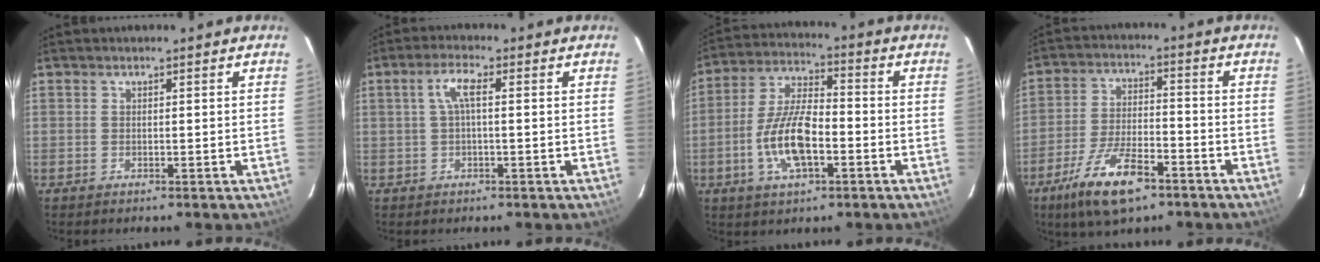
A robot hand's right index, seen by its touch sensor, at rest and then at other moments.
{"total": 3.6, "force": [0.4, 0.7, 3.5], "torque": [-0.071, 0.008, 0.008]}
{"total": 12.0, "force": [-3.9, 4.6, 10.3], "torque": [-0.215, 0.002, -0.074]}
{"total": 12.6, "force": [-7.9, 4.3, 8.8], "torque": [-0.187, -0.015, -0.143]}